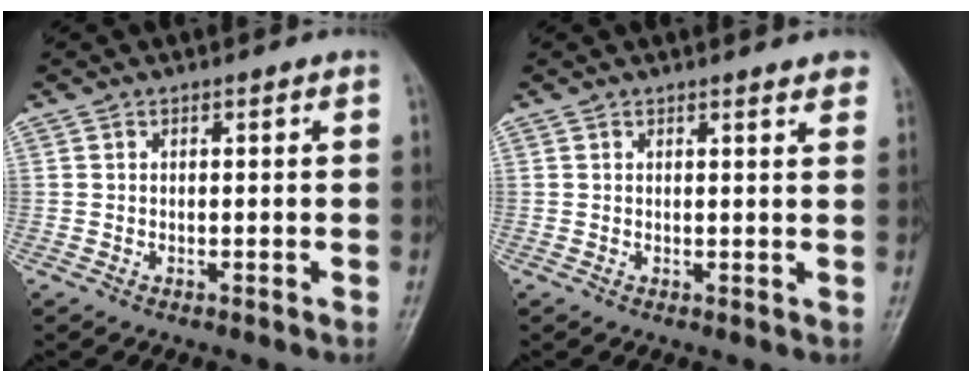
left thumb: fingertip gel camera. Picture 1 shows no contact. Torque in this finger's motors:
{"motor_torque": [0.23, 0.31, 0.44, -0.22, -0.02]}